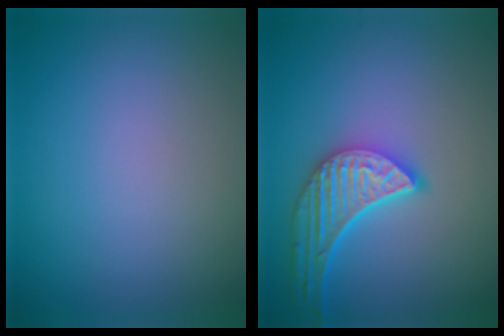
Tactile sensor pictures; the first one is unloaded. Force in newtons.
{"total": 5.3, "press": 4.3, "slide": 3.1}